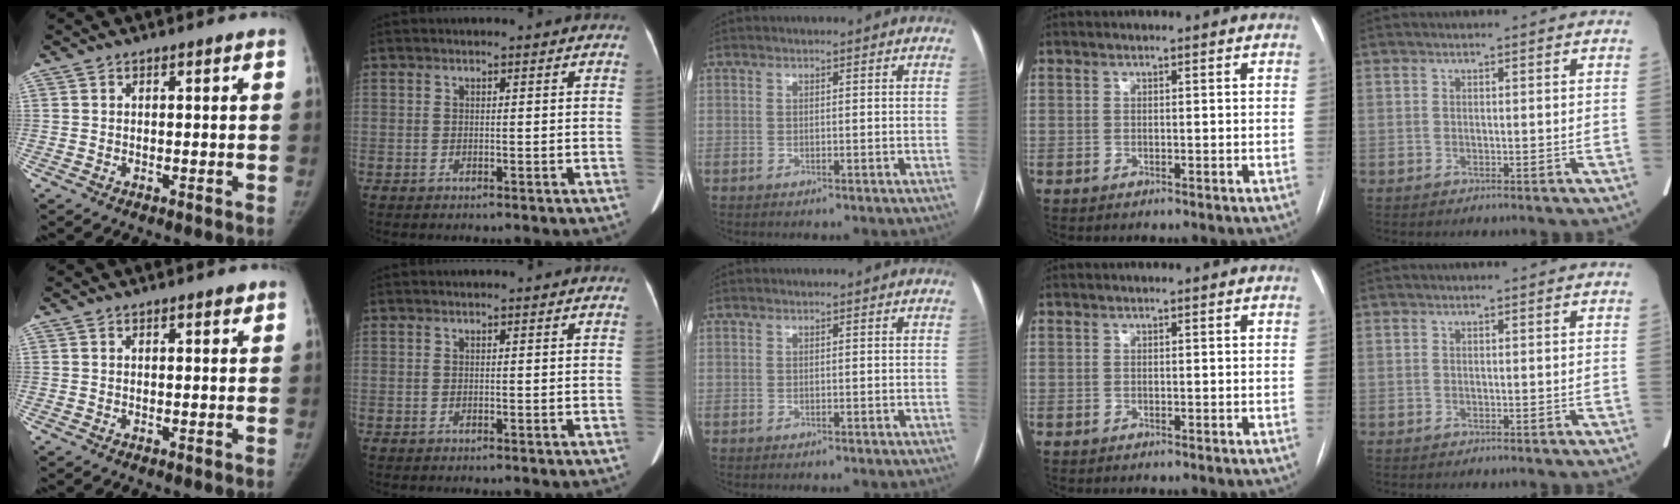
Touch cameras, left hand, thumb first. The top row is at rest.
{"thumb": {"total": 1.3, "force": [1.0, 0.5, 0.8], "torque": [-0.006, -0.004, 0.012]}}